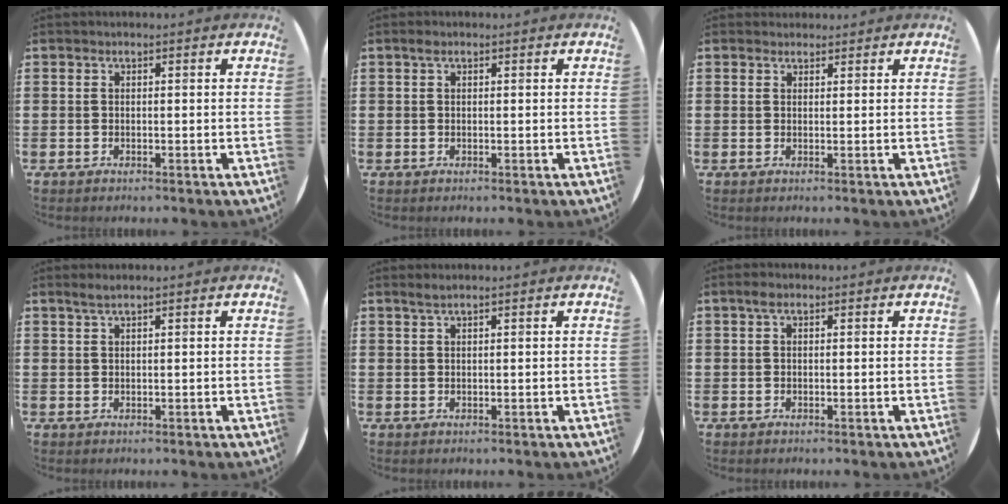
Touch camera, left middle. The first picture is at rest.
{"total": 0.7, "force": [0.4, 0.3, 0.4], "torque": [-0.002, 0.000, 0.005]}
{"total": 1.1, "force": [1.0, 0.3, -0.1], "torque": [0.000, 0.002, 0.020]}
{"total": 1.4, "force": [1.0, 0.0, 0.9], "torque": [-0.018, 0.002, 0.018]}
{"total": 1.1, "force": [0.8, 0.0, 0.7], "torque": [-0.014, 0.001, 0.014]}
{"total": 1.1, "force": [0.5, 0.6, 0.7], "torque": [-0.009, 0.001, 0.008]}